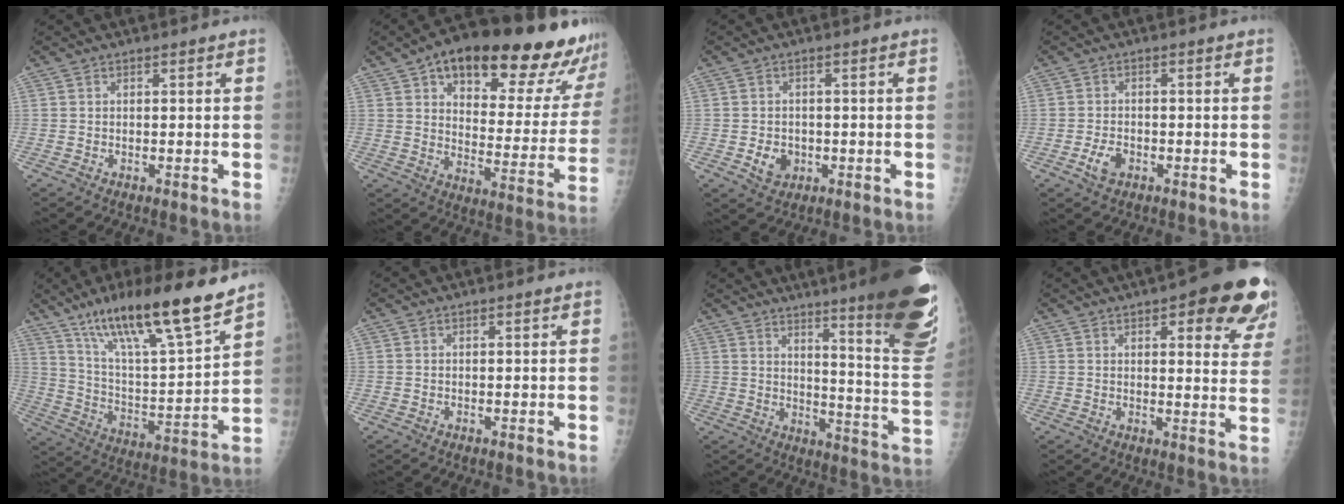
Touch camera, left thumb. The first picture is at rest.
{"total": 27.4, "force": [18.6, 10.4, 17.2], "torque": [-0.195, -0.056, 0.256]}
{"total": 4.1, "force": [-1.1, 3.4, 2.1], "torque": [-0.021, 0.004, -0.010]}
{"total": 3.5, "force": [-1.5, 2.1, 2.2], "torque": [-0.041, 0.007, -0.027]}
{"total": 21.7, "force": [15.6, 3.0, 14.7], "torque": [-0.226, -0.071, 0.273]}
{"total": 0.6, "force": [0.3, 0.0, 0.5], "torque": [-0.006, 0.001, 0.004]}
{"total": 25.7, "force": [16.7, 2.7, 19.4], "torque": [-0.213, -0.108, 0.222]}
{"total": 17.4, "force": [9.5, 5.7, 13.4], "torque": [-0.127, -0.035, 0.108]}